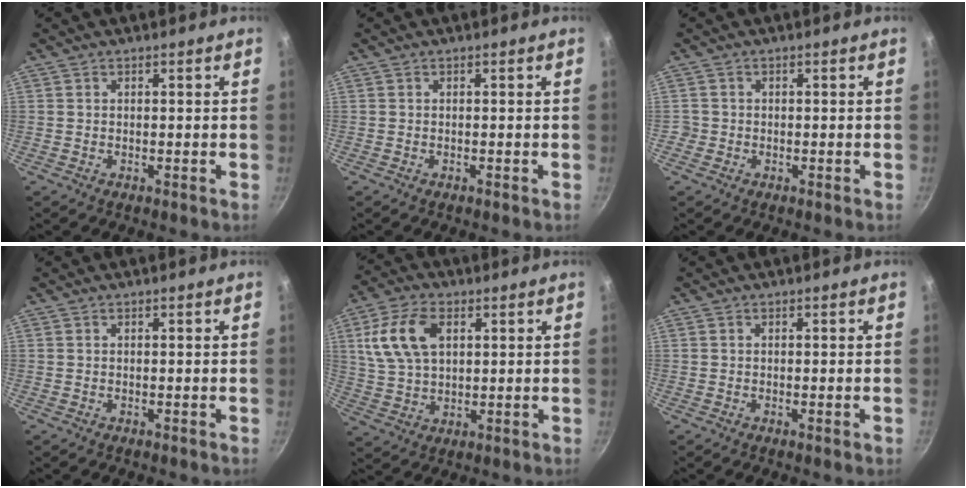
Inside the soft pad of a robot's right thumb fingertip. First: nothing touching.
{"total": 0.0}
{"total": 1.3, "force": [-0.5, 1.2, 0.1], "torque": [0.000, 0.004, -0.009]}
{"total": 0.0}
{"total": 12.0, "force": [3.6, 7.5, 8.7], "torque": [-0.156, 0.002, 0.069]}
{"total": 0.5, "force": [-0.2, 0.0, 0.5], "torque": [-0.008, -0.001, -0.006]}